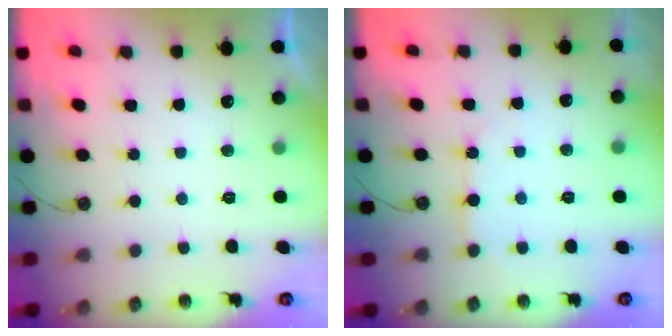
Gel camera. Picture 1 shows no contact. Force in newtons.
{"total": 5.1, "press": 5.0, "slide": 0.4}